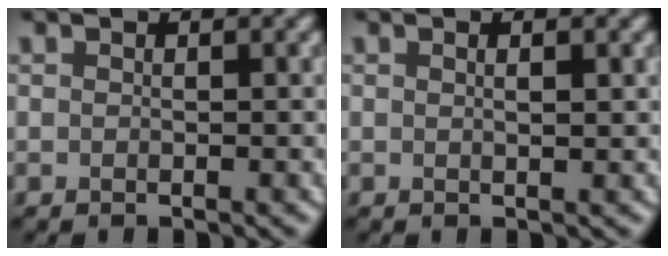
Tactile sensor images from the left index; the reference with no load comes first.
{"total": 1.5, "force": [0.5, 0.4, 1.3], "torque": [-0.013, 0.002, 0.004]}